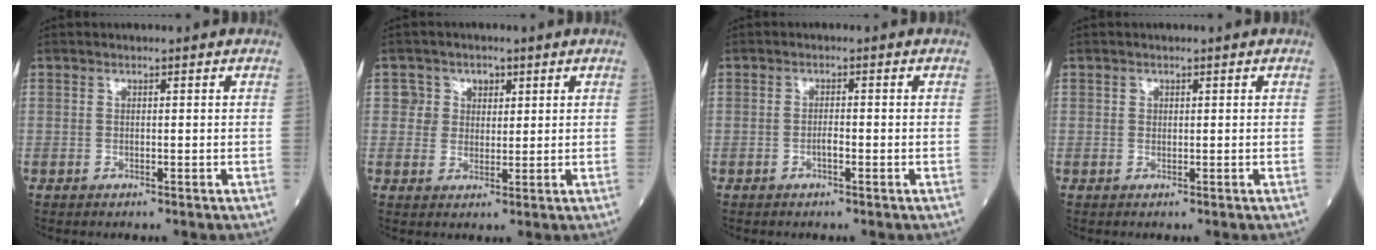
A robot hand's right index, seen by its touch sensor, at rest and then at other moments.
{"total": 3.8, "force": [1.3, 3.6, 0.3], "torque": [0.010, 0.008, 0.017]}
{"total": 1.6, "force": [-0.7, 0.3, 1.4], "torque": [-0.023, 0.002, -0.014]}
{"total": 0.6, "force": [0.2, 0.5, 0.1], "torque": [0.001, 0.001, 0.002]}